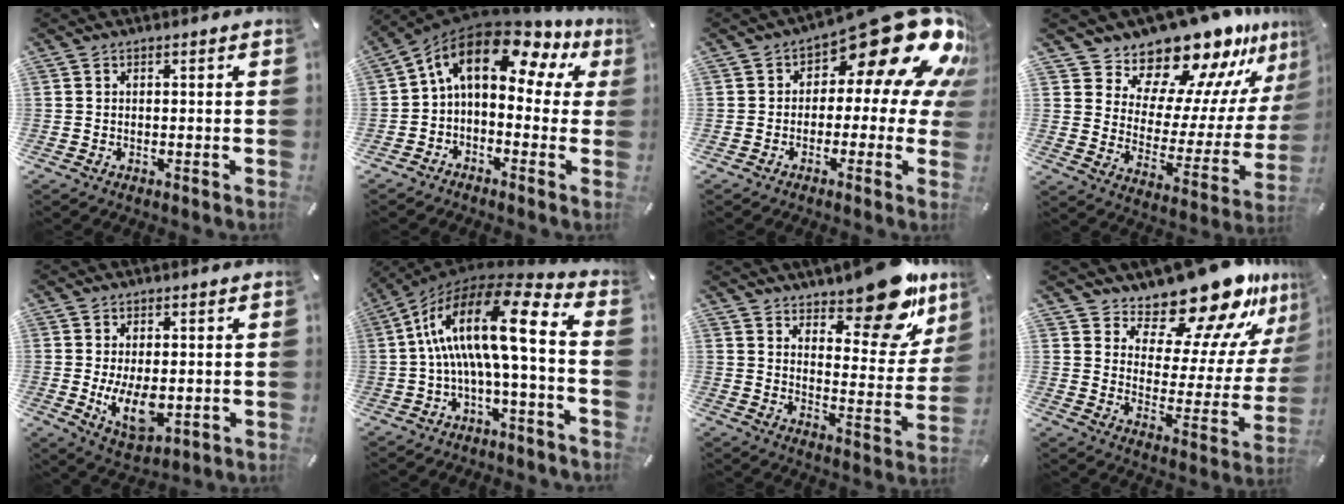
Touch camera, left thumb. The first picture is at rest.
{"total": 14.1, "force": [5.4, 7.7, 10.5], "torque": [-0.191, -0.026, 0.085]}
{"total": 20.6, "force": [10.6, 8.8, 15.3], "torque": [-0.199, -0.074, 0.175]}
{"total": 17.1, "force": [15.9, 5.7, 2.6], "torque": [-0.037, -0.162, 0.268]}
{"total": 9.6, "force": [-0.8, 5.5, 7.8], "torque": [-0.144, -0.015, -0.011]}
{"total": 17.7, "force": [1.0, 4.9, 17.0], "torque": [-0.326, -0.019, 0.004]}
{"total": 18.2, "force": [13.9, 7.2, 9.2], "torque": [-0.106, -0.112, 0.232]}
{"total": 19.8, "force": [17.5, 6.2, 6.9], "torque": [-0.103, -0.152, 0.292]}